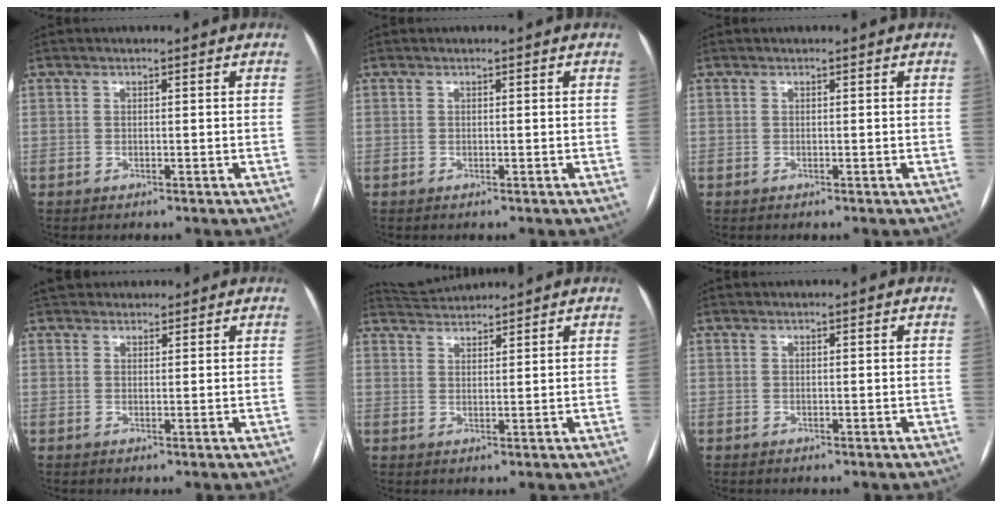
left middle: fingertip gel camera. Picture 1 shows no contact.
{"total": 0.0}
{"total": 0.0}
{"total": 5.4, "force": [4.9, 2.0, 1.1], "torque": [-0.007, 0.035, 0.077]}
{"total": 4.1, "force": [4.1, -0.1, 0.0], "torque": [-0.008, 0.023, 0.076]}
{"total": 0.0}